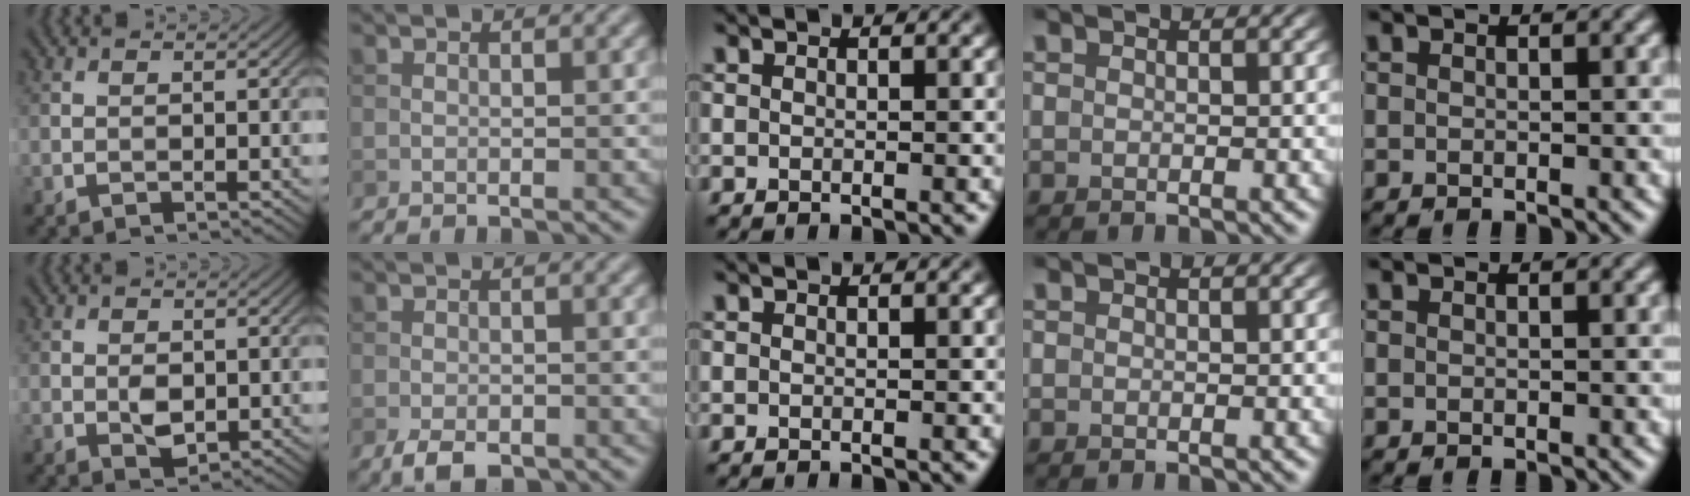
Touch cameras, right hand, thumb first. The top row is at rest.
{"thumb": {"total": 2.4, "force": [-0.1, 1.6, 1.8], "torque": [-0.036, -0.004, 0.003]}, "index": {"total": 2.8, "force": [-1.7, 1.4, 1.7], "torque": [-0.031, -0.005, -0.031]}}